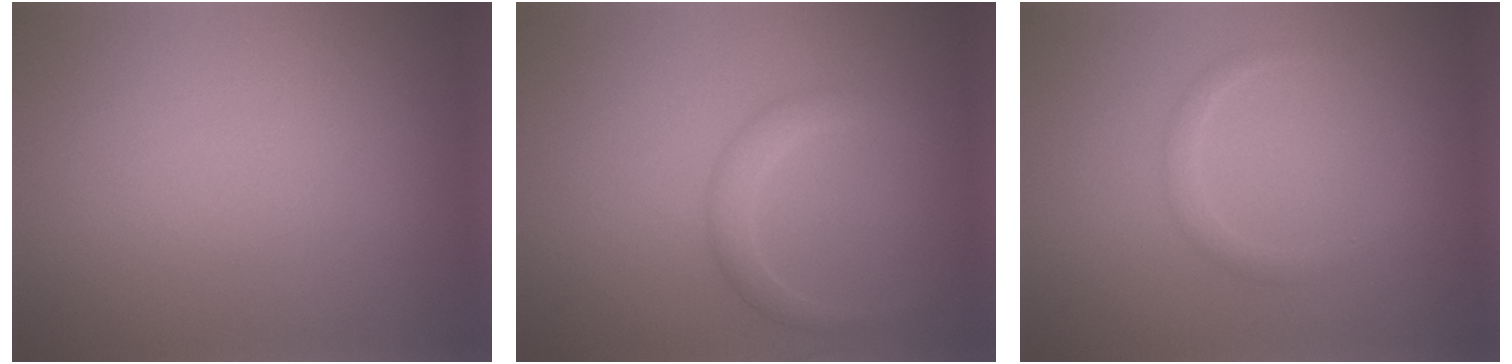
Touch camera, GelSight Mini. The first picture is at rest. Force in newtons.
{"total": 1.8, "press": 1.8, "slide": 0.1}
{"total": 1.3, "press": 1.3, "slide": 0.0}